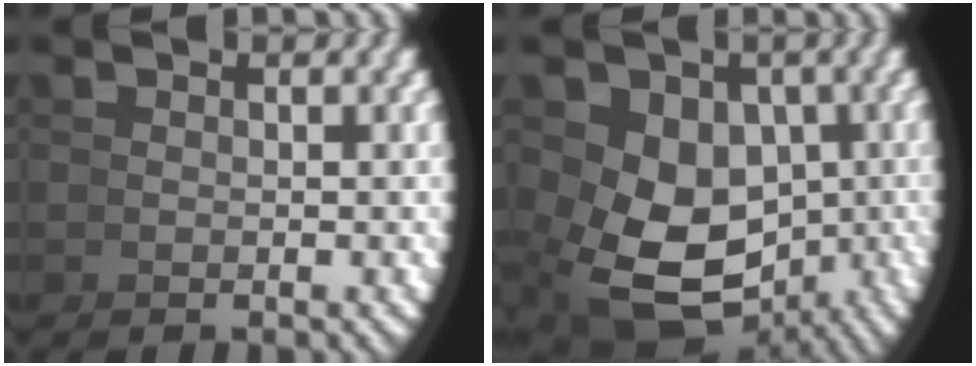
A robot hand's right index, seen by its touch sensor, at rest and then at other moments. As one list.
[{"total": 9.4, "force": [-2.1, 7.0, 5.8], "torque": [-0.124, -0.052, -0.007]}]